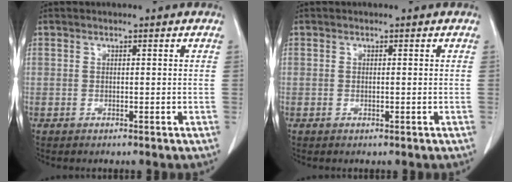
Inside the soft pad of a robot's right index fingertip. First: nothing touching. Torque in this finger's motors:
{"motor_torque": [0.07, 0.01, 0.03, 0.00]}